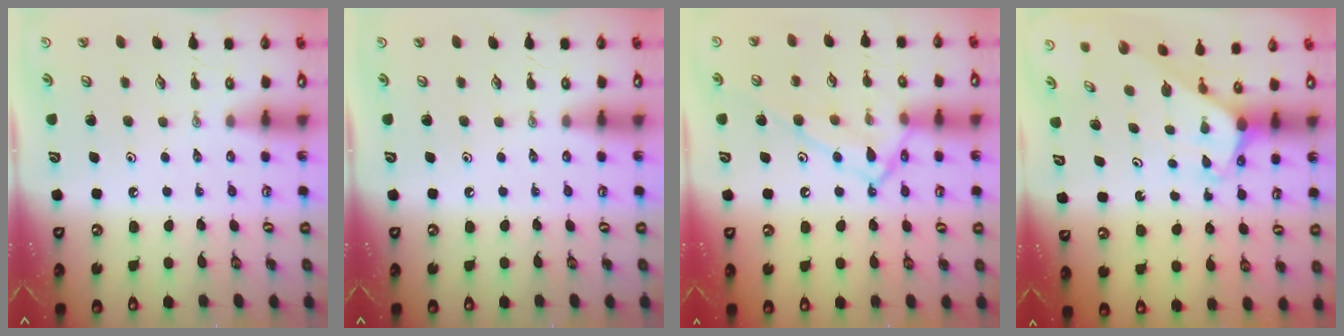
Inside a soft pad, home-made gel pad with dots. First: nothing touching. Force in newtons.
{"total": 0.0}
{"total": 14.7, "press": 14.6, "slide": 1.2}
{"total": 1.9, "press": 1.9, "slide": 0.1}